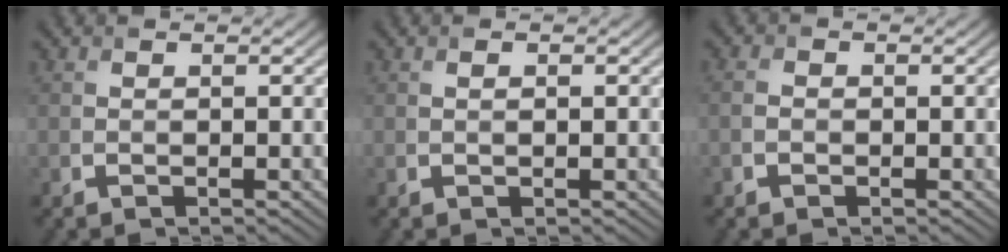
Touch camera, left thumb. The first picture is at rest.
{"total": 0.7, "force": [0.2, 0.2, 0.7], "torque": [-0.014, 0.001, 0.003]}
{"total": 1.3, "force": [-0.5, 1.0, 0.7], "torque": [-0.016, -0.001, -0.013]}